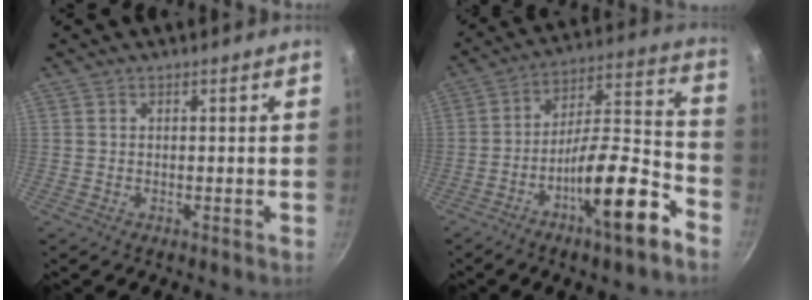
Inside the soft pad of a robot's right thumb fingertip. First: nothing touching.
{"total": 16.9, "force": [-8.9, 4.4, 13.8], "torque": [-0.193, 0.070, -0.146]}